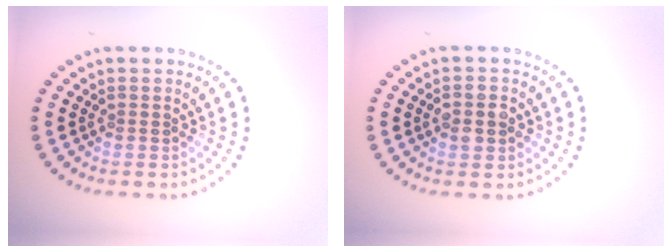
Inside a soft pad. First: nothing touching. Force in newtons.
{"total": 2.5, "press": 2.5, "slide": 0.1}